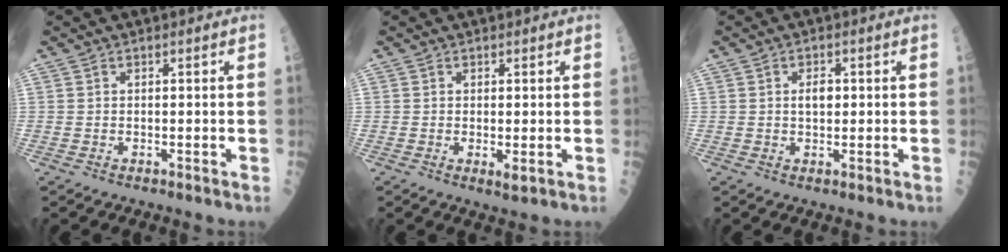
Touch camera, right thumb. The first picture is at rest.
{"total": 1.7, "force": [-0.2, 0.5, 1.6], "torque": [-0.028, -0.007, -0.001]}
{"total": 2.7, "force": [0.3, 1.6, 2.1], "torque": [-0.028, 0.002, 0.005]}